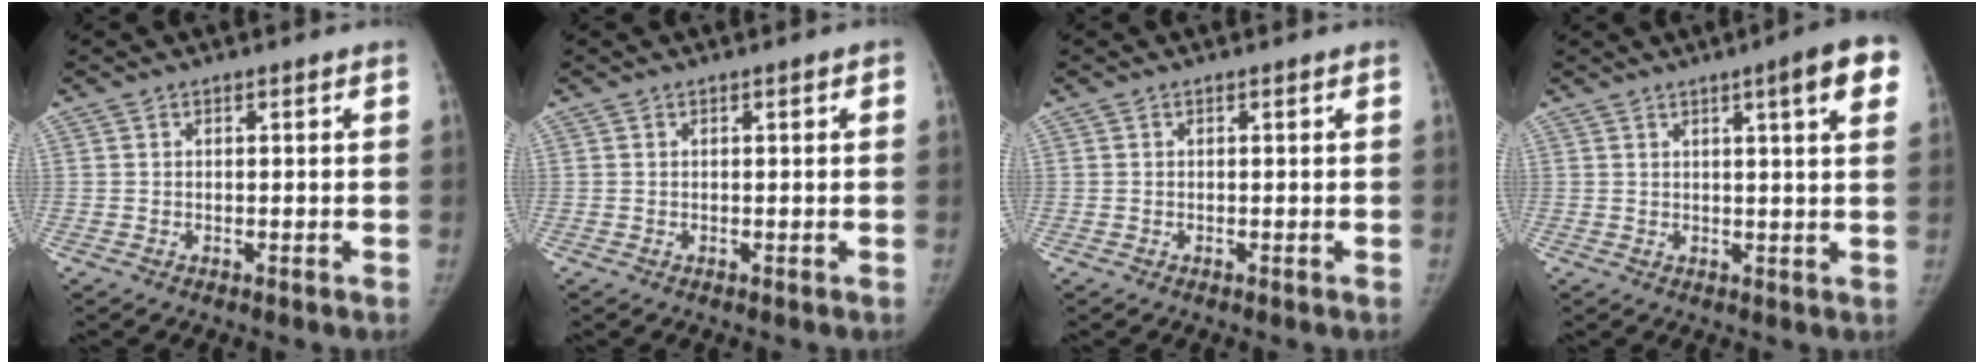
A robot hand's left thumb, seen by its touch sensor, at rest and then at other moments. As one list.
[{"total": 0.6, "force": [0.2, 0.2, 0.6], "torque": [-0.005, 0.002, 0.001]}, {"total": 0.0}, {"total": 8.7, "force": [4.0, 1.0, 7.7], "torque": [-0.086, -0.008, 0.044]}]